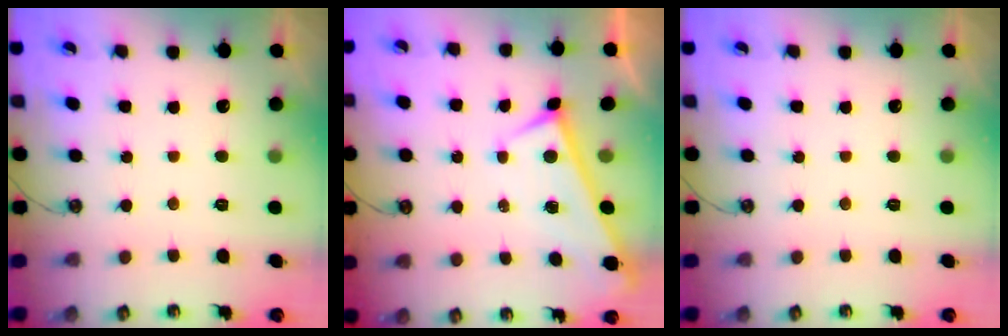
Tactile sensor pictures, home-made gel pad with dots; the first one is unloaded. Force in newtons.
{"total": 0.0}
{"total": 0.0}